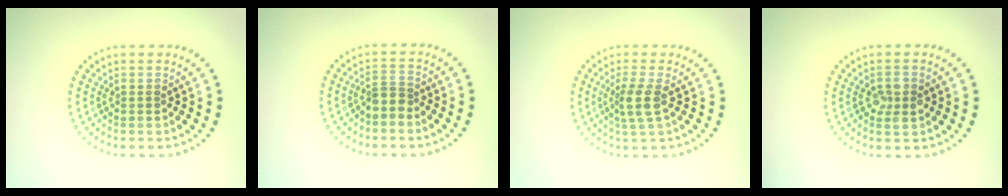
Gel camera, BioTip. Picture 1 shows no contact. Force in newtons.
{"total": 1.8, "press": 1.5, "slide": 1.1}
{"total": 2.5, "press": 2.1, "slide": 1.3}
{"total": 2.0, "press": 2.0, "slide": 0.2}